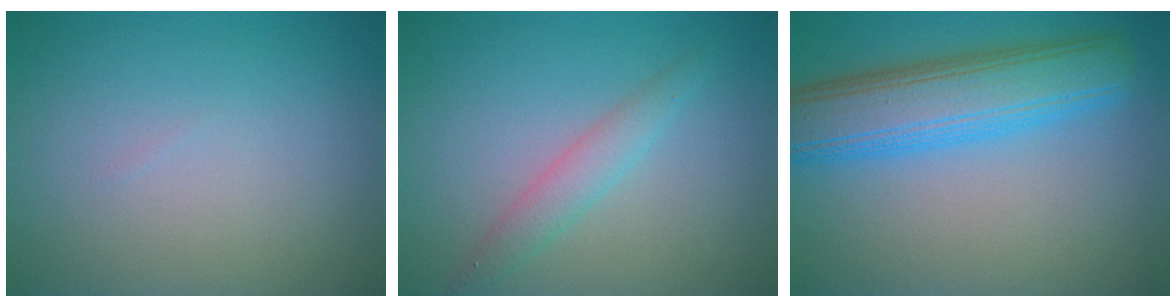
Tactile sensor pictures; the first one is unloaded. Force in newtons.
{"total": 2.2, "press": 2.2, "slide": 0.0}
{"total": 8.0, "press": 8.0, "slide": 0.2}